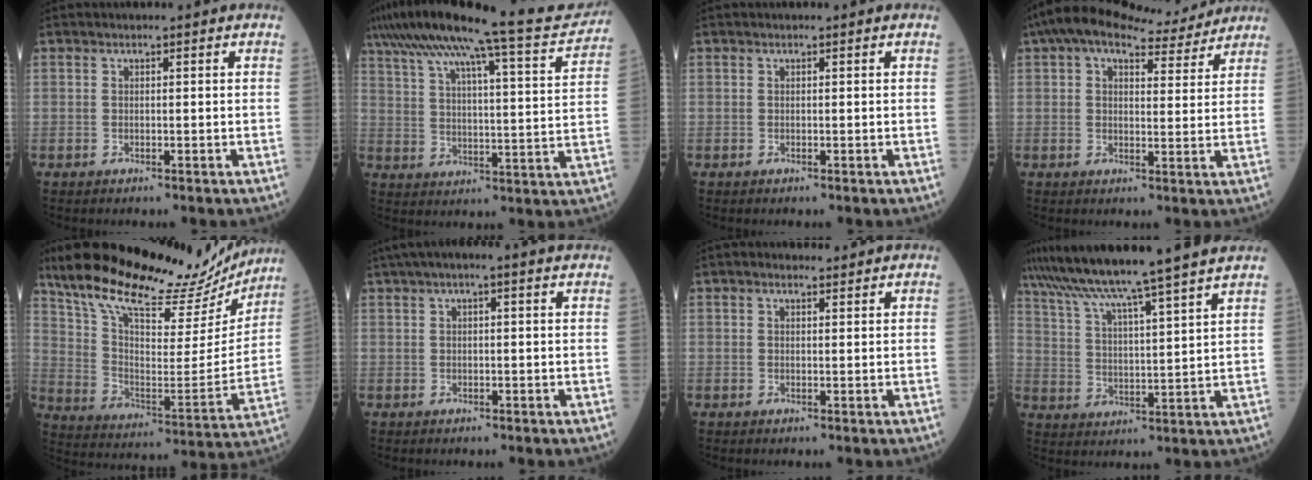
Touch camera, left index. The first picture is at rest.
{"total": 23.9, "force": [20.6, 1.6, 12.1], "torque": [-0.207, -0.003, 0.284]}
{"total": 0.0}
{"total": 11.7, "force": [10.1, 3.1, 5.1], "torque": [-0.080, 0.032, 0.136]}
{"total": 27.2, "force": [22.7, 7.8, 12.9], "torque": [-0.217, 0.004, 0.330]}
{"total": 5.2, "force": [3.3, 0.8, 3.9], "torque": [-0.070, 0.037, 0.049]}
{"total": 1.4, "force": [1.0, 0.7, 0.5], "torque": [-0.017, 0.011, 0.015]}
{"total": 17.4, "force": [14.9, -2.4, 8.8], "torque": [-0.152, -0.009, 0.221]}